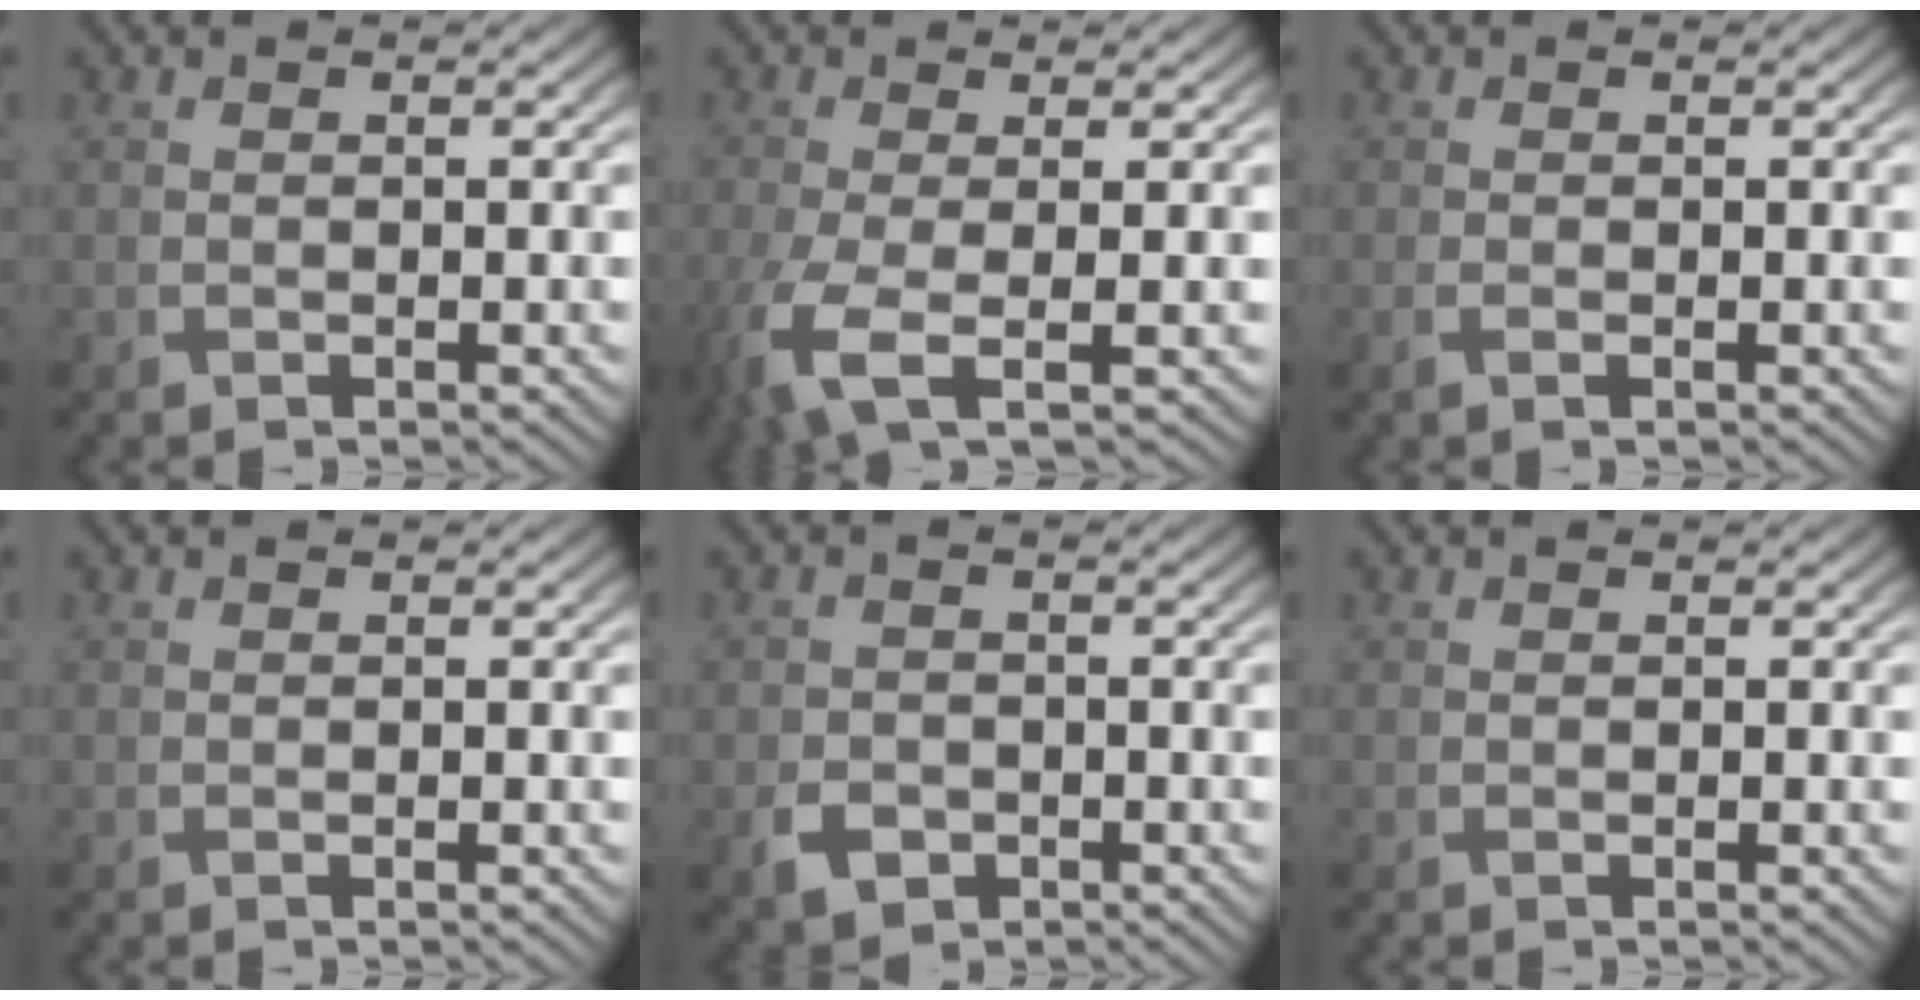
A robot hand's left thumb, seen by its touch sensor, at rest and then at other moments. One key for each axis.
{"total": 6.2, "fx": -2.4, "fy": 2.0, "fz": 5.3, "tx": -0.140, "ty": -0.021, "tz": -0.052}
{"total": 0.8, "fx": -0.2, "fy": 0.1, "fz": 0.8, "tx": -0.019, "ty": 0.000, "tz": -0.004}
{"total": 0.0}
{"total": 2.9, "fx": -1.4, "fy": 2.2, "fz": 1.4, "tx": -0.033, "ty": -0.005, "tz": -0.030}
{"total": 0.0}